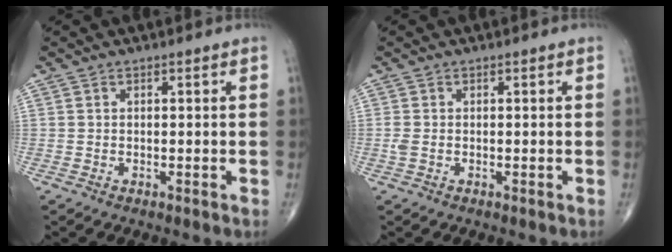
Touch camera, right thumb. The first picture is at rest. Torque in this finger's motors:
{"motor_torque": [0.73, 0.22, 0.55, 0.23, 0.00]}